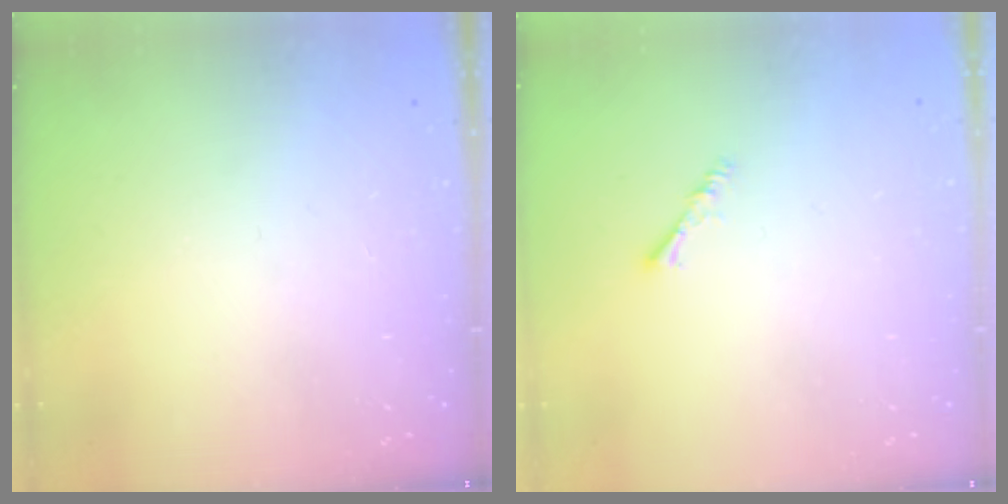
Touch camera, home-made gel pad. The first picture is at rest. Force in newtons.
{"total": 1.9, "press": 1.9, "slide": 0.4}